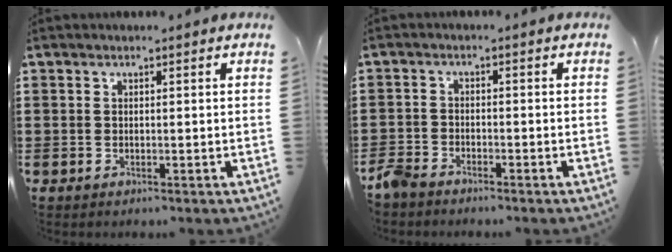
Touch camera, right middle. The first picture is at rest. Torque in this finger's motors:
{"motor_torque": [1.17, 0.88, 0.28, 0.17]}